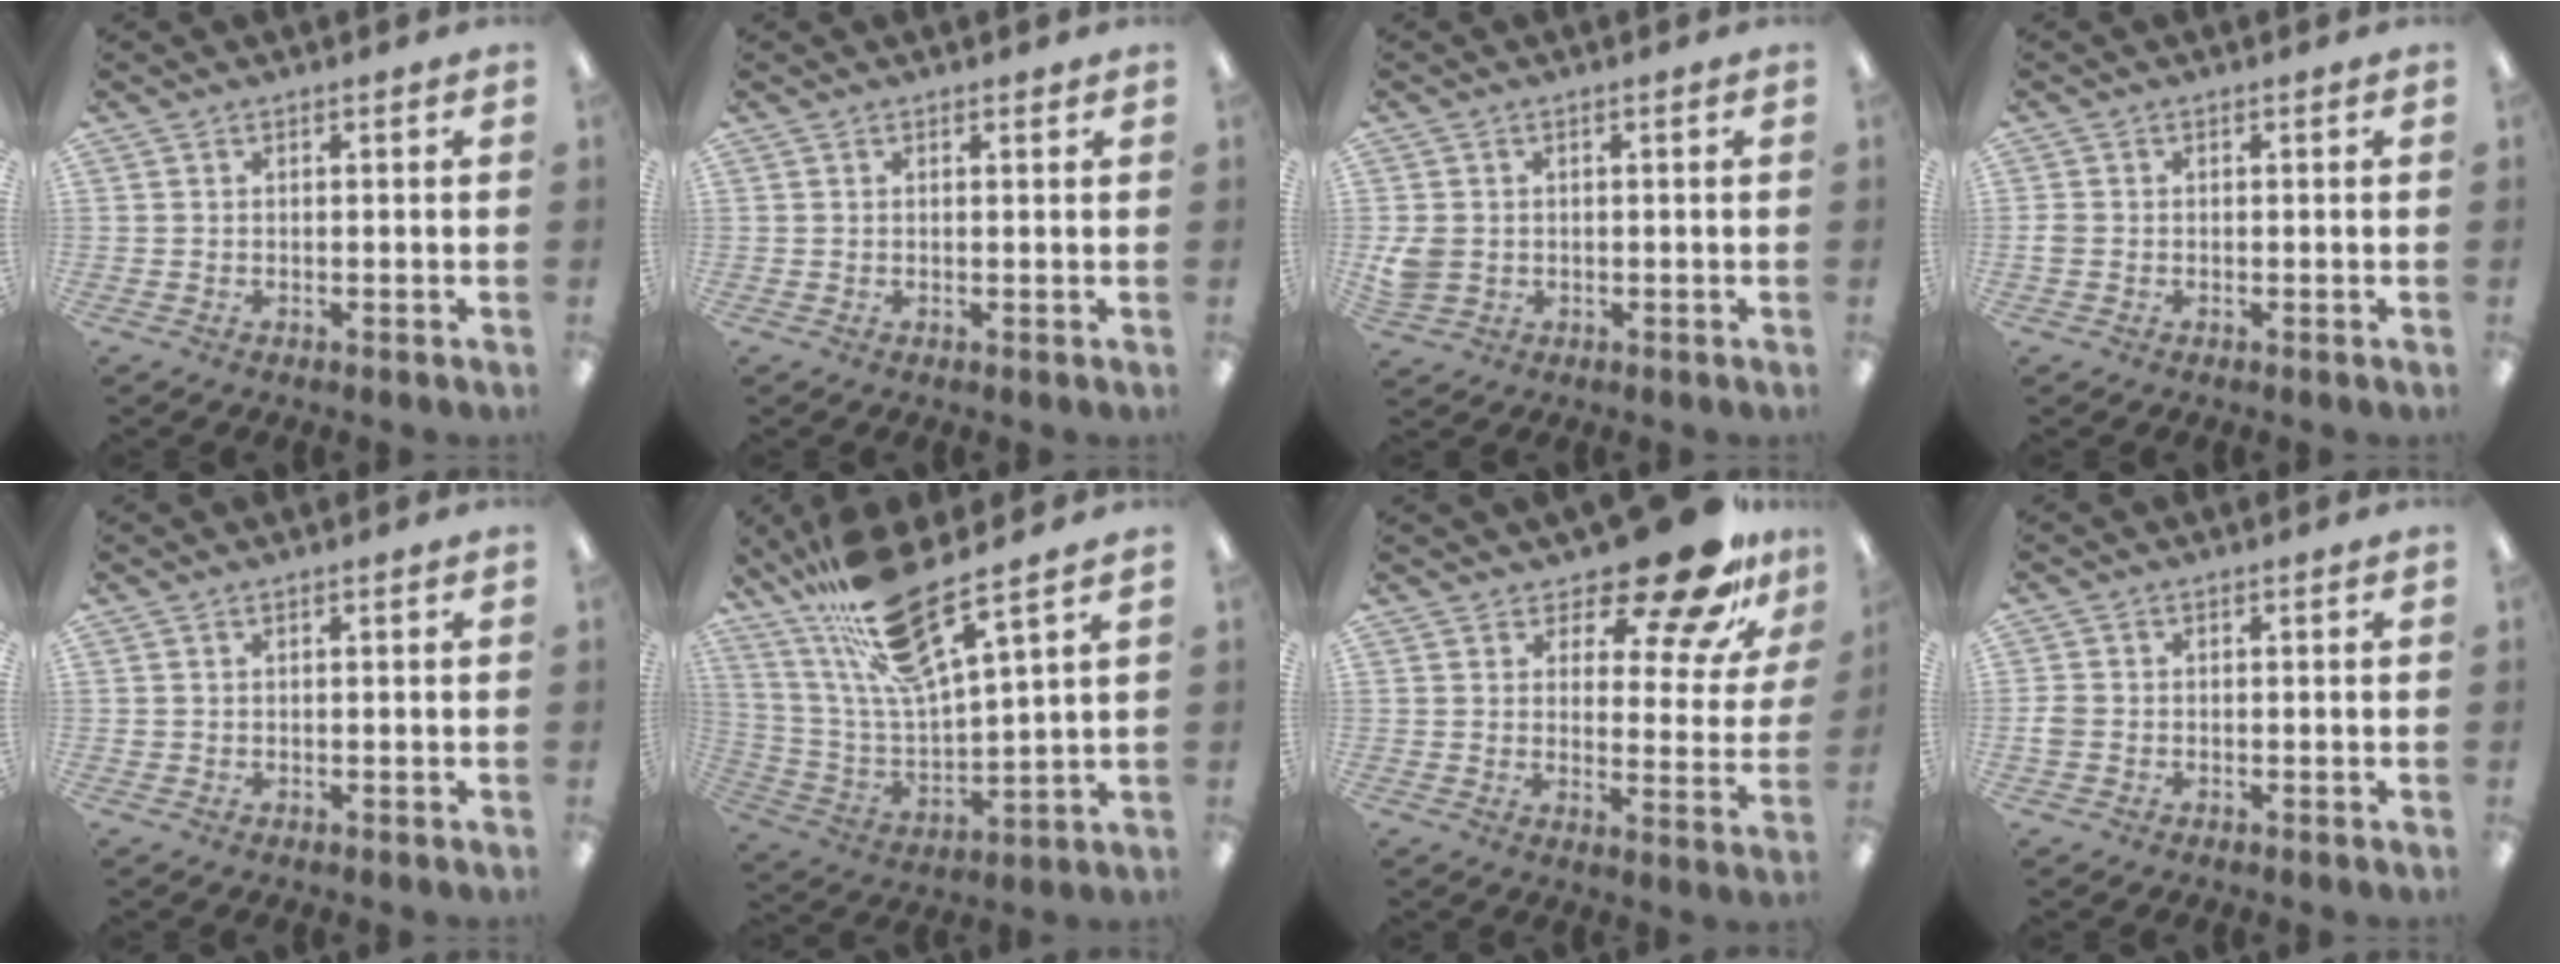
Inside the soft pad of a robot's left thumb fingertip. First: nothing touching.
{"total": 0.7, "force": [0.6, 0.2, 0.3], "torque": [-0.008, 0.001, 0.011]}
{"total": 4.2, "force": [0.1, 3.7, 2.1], "torque": [-0.037, 0.002, 0.004]}
{"total": 1.2, "force": [-0.3, 1.0, 0.7], "torque": [-0.011, 0.003, -0.005]}
{"total": 0.5, "force": [0.3, 0.4, 0.2], "torque": [-0.005, 0.005, 0.003]}
{"total": 20.3, "force": [14.8, 4.6, 13.1], "torque": [-0.268, -0.082, 0.253]}
{"total": 17.6, "force": [13.7, 5.4, 9.6], "torque": [-0.140, -0.096, 0.228]}
{"total": 2.0, "force": [-0.4, 1.7, 1.0], "torque": [-0.017, 0.004, -0.007]}